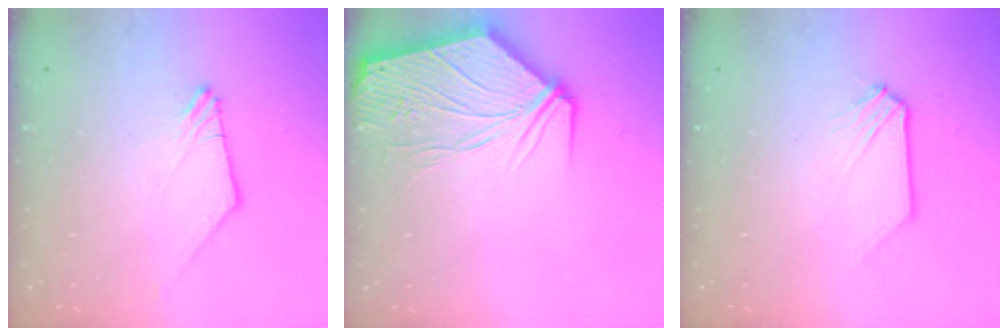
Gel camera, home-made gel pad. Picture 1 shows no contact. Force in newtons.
{"total": 13.1, "press": 12.9, "slide": 2.5}
{"total": 0.0}